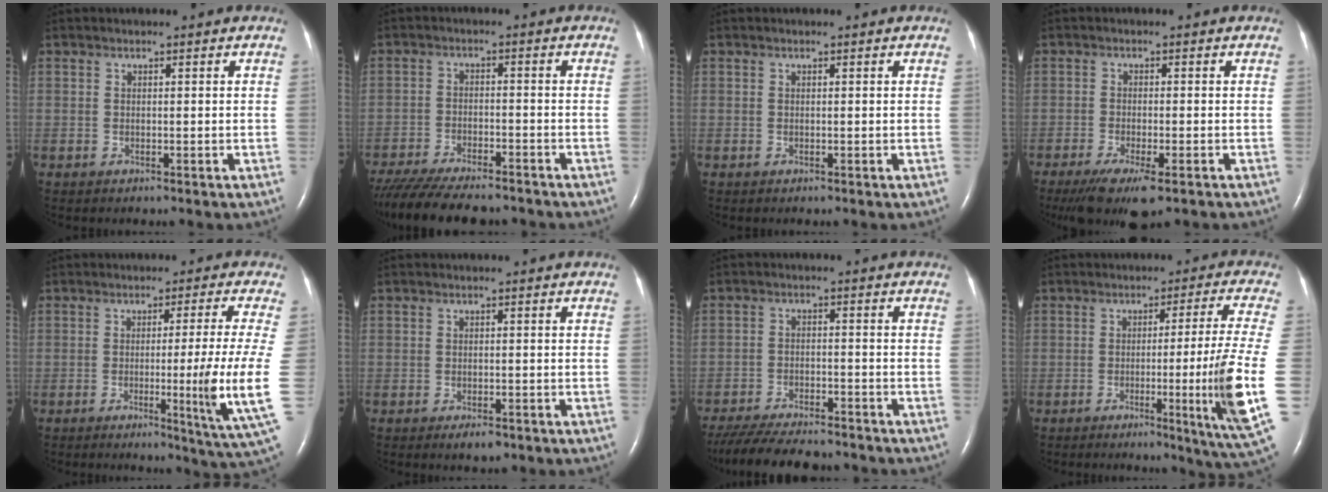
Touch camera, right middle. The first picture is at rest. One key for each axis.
{"total": 15.7, "fx": -13.6, "fy": 3.3, "fz": 7.2, "tx": -0.152, "ty": -0.024, "tz": -0.206}
{"total": 0.0}
{"total": 7.5, "fx": -4.9, "fy": 1.3, "fz": 5.5, "tx": -0.095, "ty": -0.021, "tz": -0.077}
{"total": 10.5, "fx": -1.6, "fy": -2.5, "fz": 10.1, "tx": -0.147, "ty": -0.032, "tz": -0.022}
{"total": 2.1, "fx": -1.4, "fy": 0.8, "fz": 1.5, "tx": -0.026, "ty": -0.002, "tz": -0.017}
{"total": 14.0, "fx": -12.4, "fy": 2.7, "fz": 6.0, "tx": -0.117, "ty": -0.020, "tz": -0.186}
{"total": 13.2, "fx": -2.8, "fy": -2.9, "fz": 12.6, "tx": -0.177, "ty": -0.028, "tz": -0.041}